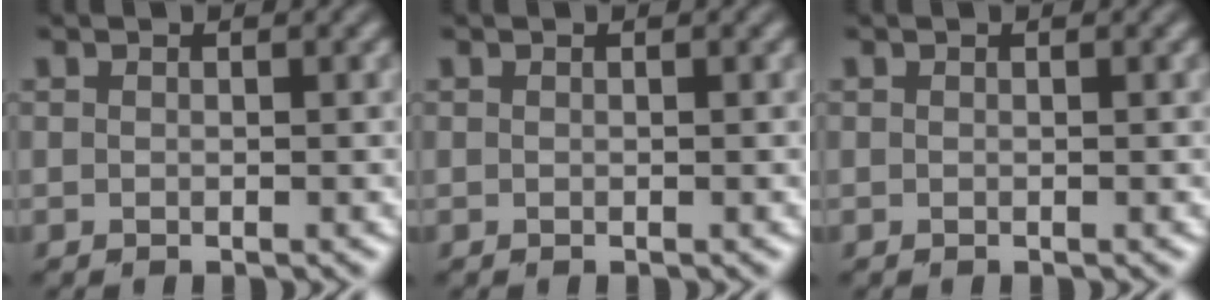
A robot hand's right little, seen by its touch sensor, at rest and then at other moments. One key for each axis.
{"total": 0.0}
{"total": 0.0}